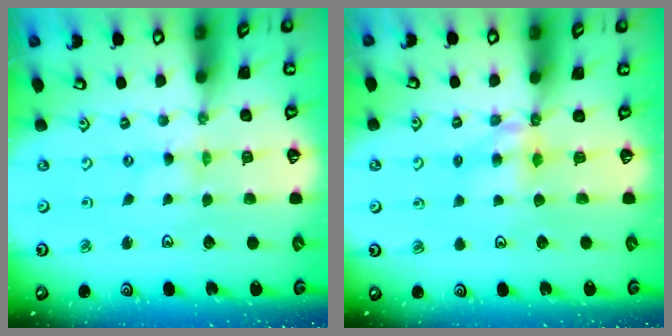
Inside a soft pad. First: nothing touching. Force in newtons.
{"total": 5.7, "press": 5.7, "slide": 0.1}